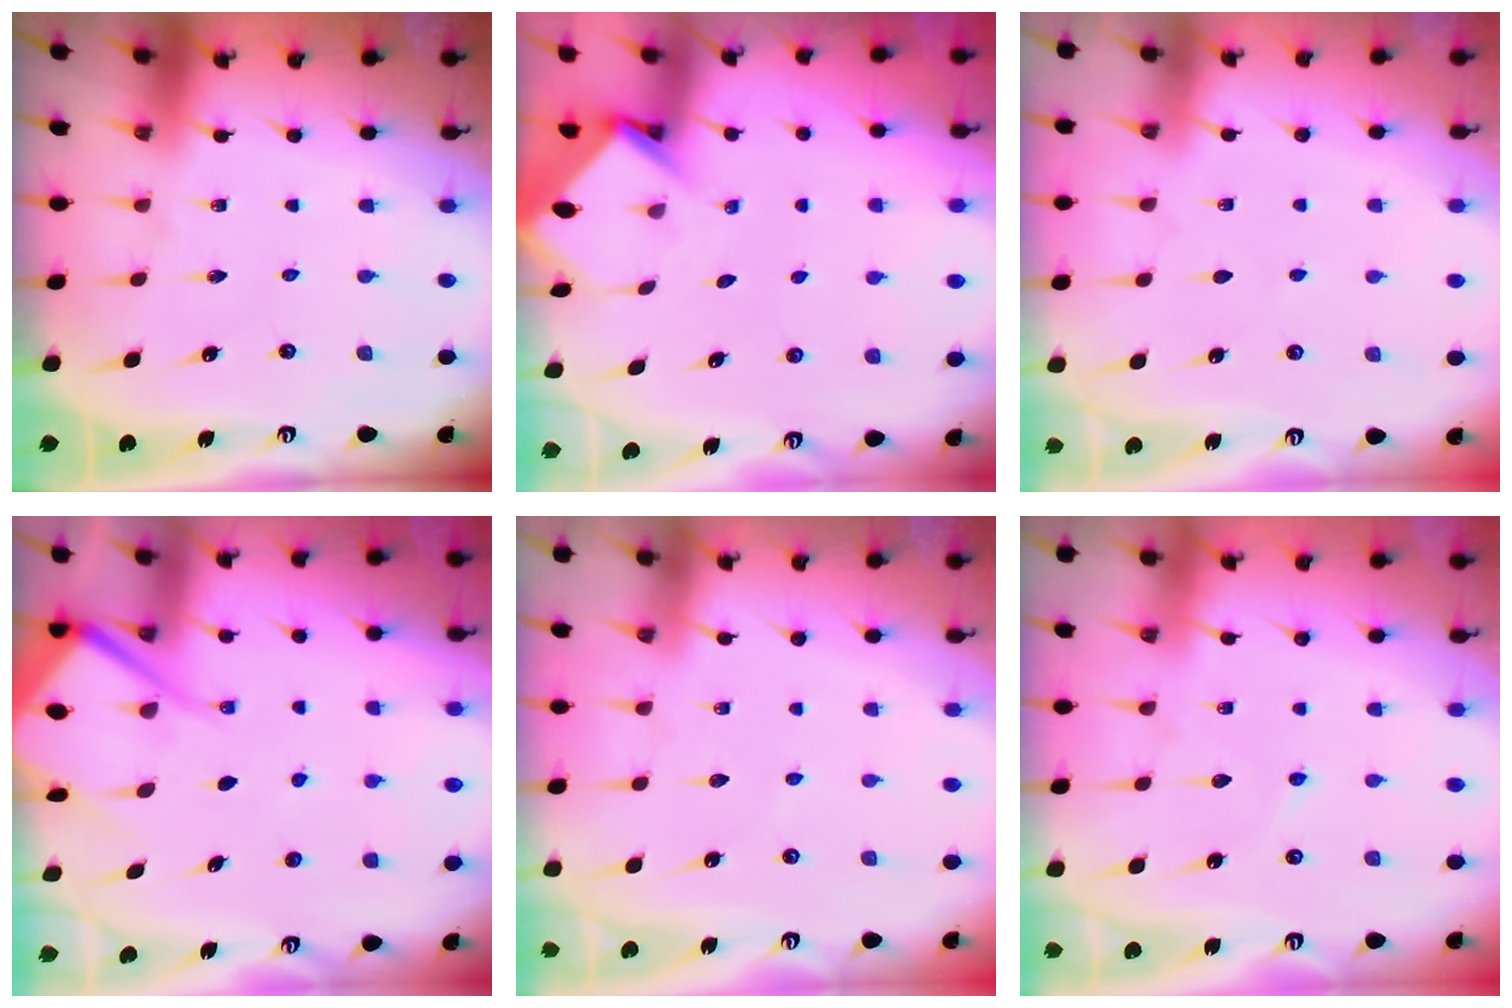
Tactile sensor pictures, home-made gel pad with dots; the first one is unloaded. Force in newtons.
{"total": 3.3, "press": 3.3, "slide": 0.2}
{"total": 2.8, "press": 2.8, "slide": 0.4}
{"total": 12.0, "press": 12.0, "slide": 1.3}
{"total": 4.0, "press": 4.0, "slide": 0.5}
{"total": 6.4, "press": 6.3, "slide": 0.8}